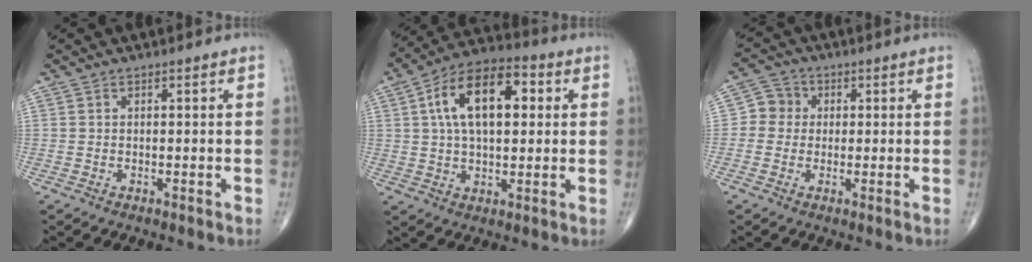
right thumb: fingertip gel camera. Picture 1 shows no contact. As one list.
[{"total": 16.0, "force": [3.7, 8.5, 13.1], "torque": [-0.209, 0.020, 0.056]}, {"total": 4.6, "force": [0.3, 4.5, 1.1], "torque": [0.007, 0.012, -0.007]}]